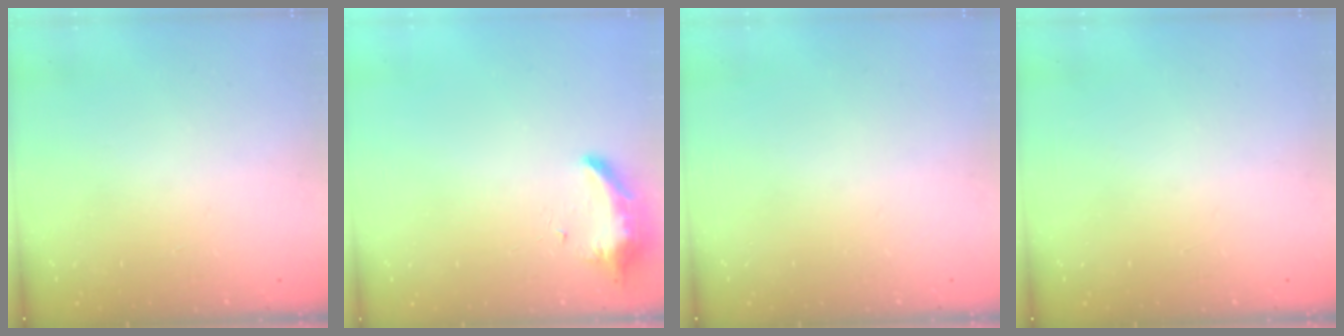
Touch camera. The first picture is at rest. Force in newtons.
{"total": 8.6, "press": 8.6, "slide": 1.1}
{"total": 16.0, "press": 1.9, "slide": 15.9}
{"total": 1.0, "press": 0.0, "slide": 1.0}